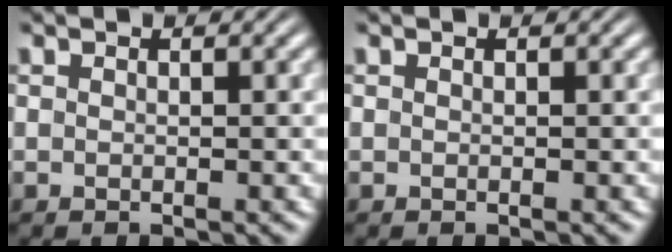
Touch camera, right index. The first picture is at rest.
{"total": 0.0}